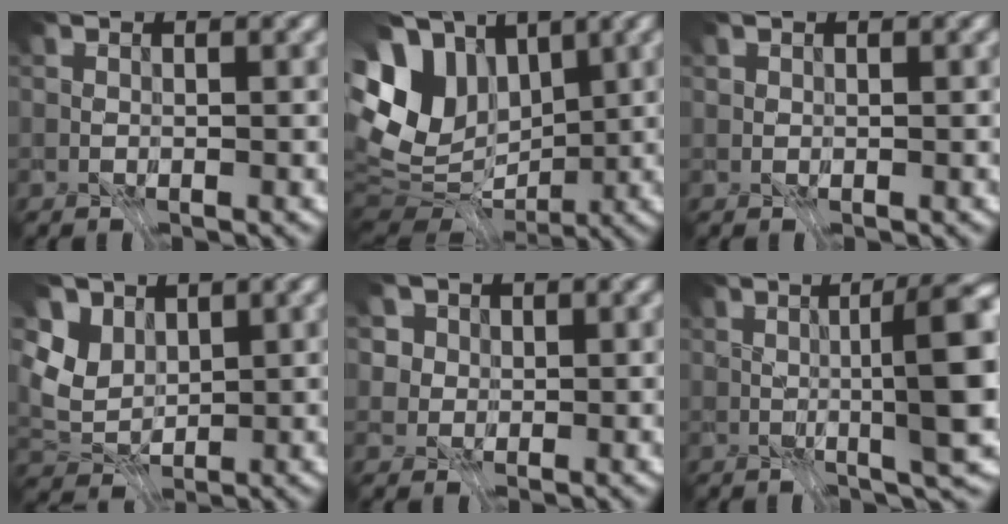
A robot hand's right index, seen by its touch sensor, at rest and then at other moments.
{"total": 7.8, "force": [0.3, 5.4, 5.6], "torque": [-0.126, -0.008, 0.039]}
{"total": 0.6, "force": [0.4, 0.4, 0.0], "torque": [-0.007, -0.002, 0.011]}
{"total": 3.2, "force": [2.0, 2.1, 1.2], "torque": [-0.051, 0.001, 0.047]}
{"total": 5.1, "force": [3.3, 3.4, 1.9], "torque": [-0.046, -0.003, 0.048]}
{"total": 8.5, "force": [-0.4, -0.6, 8.4], "torque": [-0.123, -0.012, 0.014]}